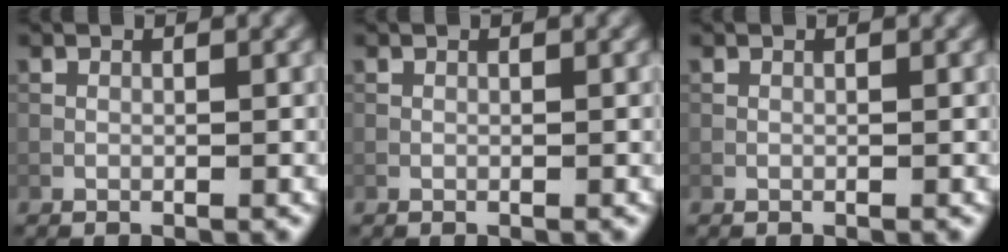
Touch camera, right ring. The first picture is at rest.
{"total": 0.0}
{"total": 0.0}